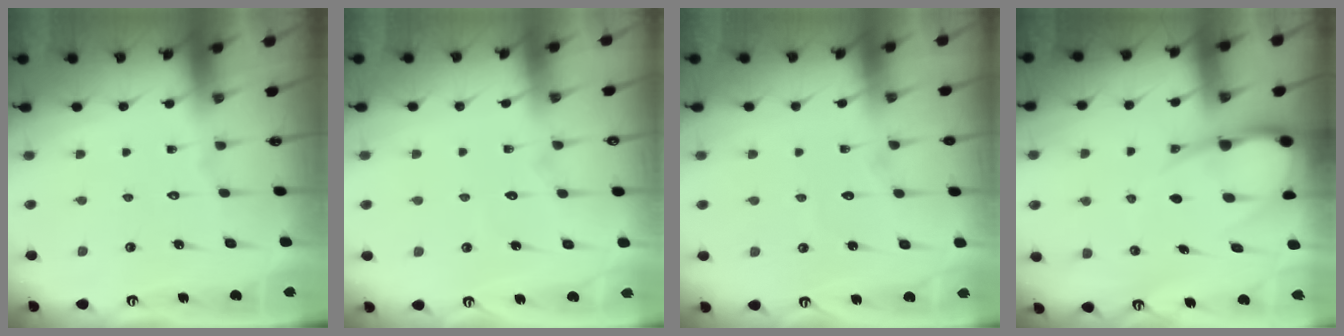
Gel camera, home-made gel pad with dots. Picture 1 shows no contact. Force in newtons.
{"total": 3.0, "press": 3.0, "slide": 0.3}
{"total": 2.6, "press": 2.6, "slide": 0.2}
{"total": 9.7, "press": 9.7, "slide": 1.1}